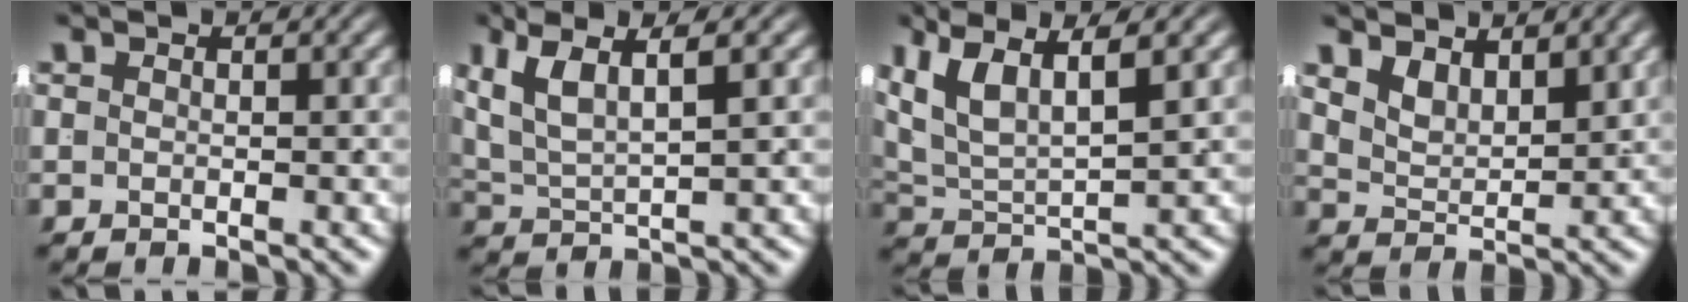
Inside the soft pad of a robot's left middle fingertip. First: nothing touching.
{"total": 6.4, "force": [2.4, 3.8, 4.6], "torque": [-0.095, 0.000, 0.044]}
{"total": 8.0, "force": [2.9, 5.3, 5.2], "torque": [-0.121, -0.004, 0.049]}
{"total": 3.4, "force": [2.2, 1.9, 1.8], "torque": [-0.039, -0.012, 0.038]}